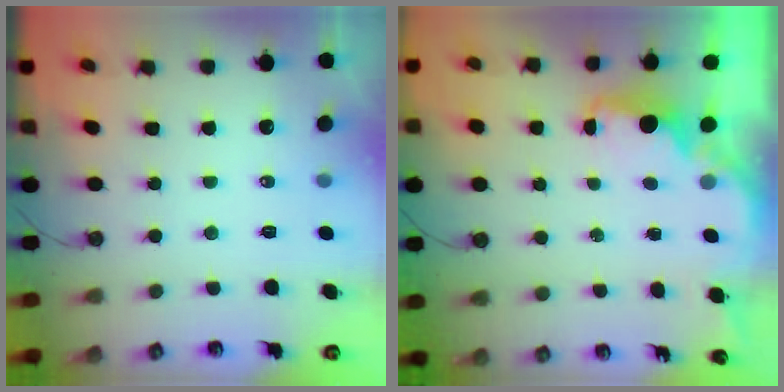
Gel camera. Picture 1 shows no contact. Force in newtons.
{"total": 2.1, "press": 2.0, "slide": 0.5}